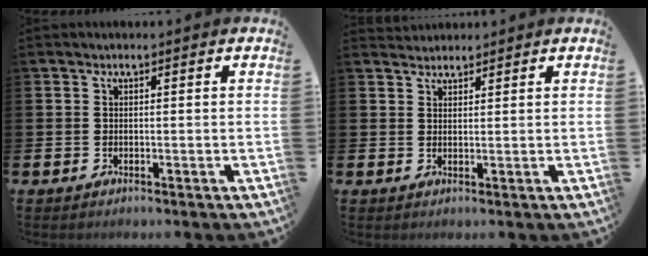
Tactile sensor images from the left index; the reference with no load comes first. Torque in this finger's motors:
{"motor_torque": [0.13, -0.26, 0.06, 0.00]}